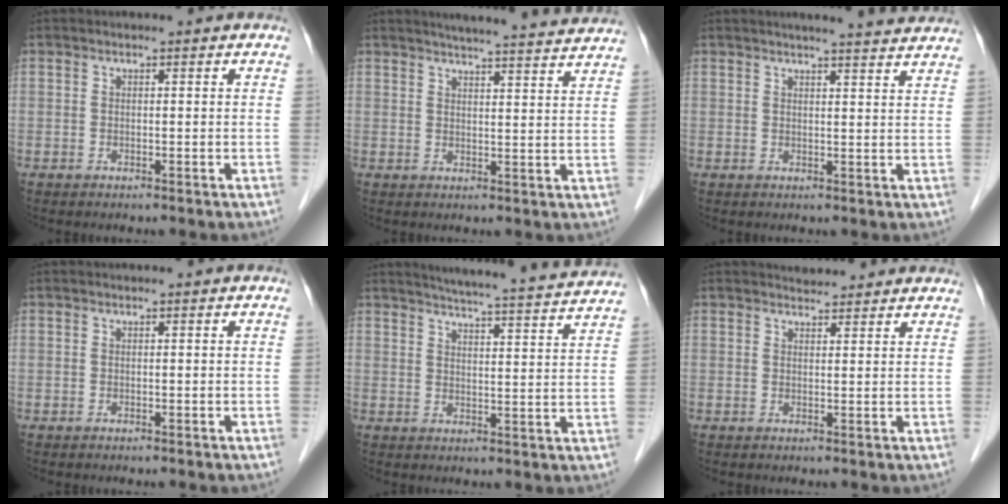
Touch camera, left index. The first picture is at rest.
{"total": 15.7, "force": [14.7, 0.7, 5.5], "torque": [-0.073, -0.007, 0.179]}
{"total": 9.5, "force": [8.8, 0.4, 3.8], "torque": [-0.046, 0.003, 0.096]}
{"total": 0.0}
{"total": 17.3, "force": [16.3, 0.2, 6.0], "torque": [-0.093, -0.023, 0.202]}
{"total": 4.5, "force": [4.3, 1.1, 0.6], "torque": [-0.002, 0.013, 0.053]}